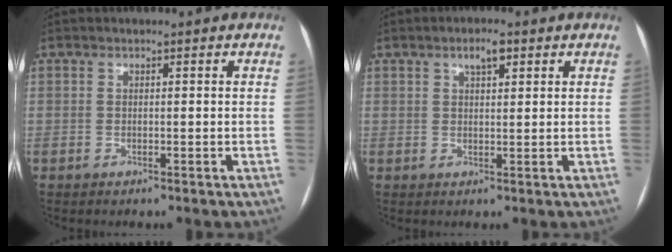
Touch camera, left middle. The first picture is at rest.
{"total": 2.9, "force": [1.6, 1.0, 2.2], "torque": [-0.038, 0.006, 0.027]}